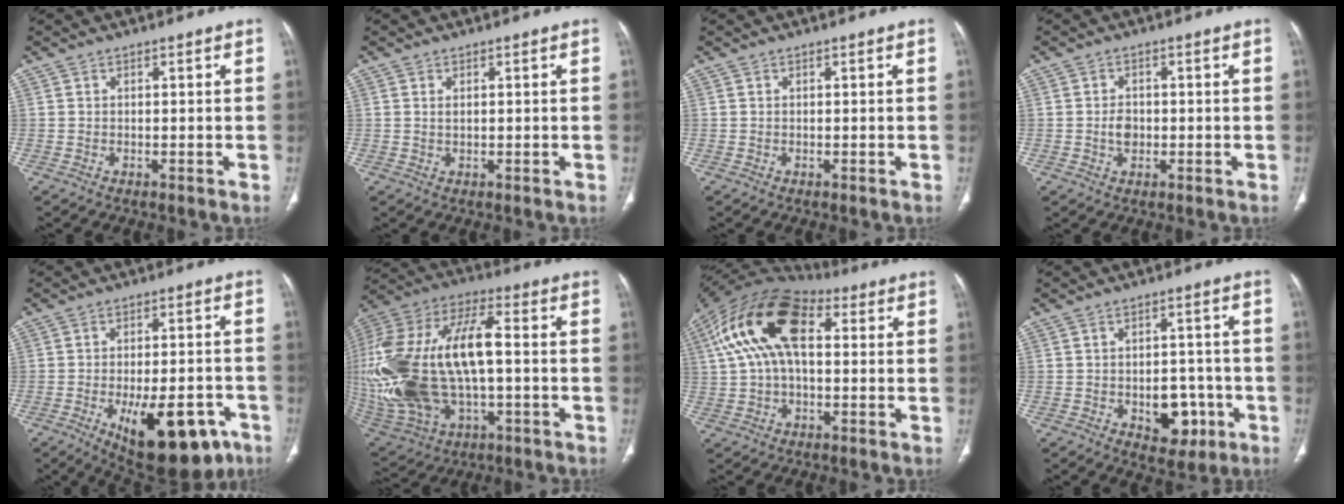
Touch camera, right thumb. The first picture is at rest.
{"total": 1.1, "force": [0.4, 0.5, 0.9], "torque": [-0.020, -0.001, 0.011]}
{"total": 0.0}
{"total": 2.8, "force": [-0.4, 2.1, 1.8], "torque": [-0.024, 0.003, -0.008]}
{"total": 17.9, "force": [-8.3, 7.9, 13.8], "torque": [-0.155, 0.022, -0.098]}
{"total": 33.2, "force": [-1.1, 17.0, 28.5], "torque": [-0.699, 0.012, -0.002]}
{"total": 18.2, "force": [4.4, 10.1, 14.5], "torque": [-0.273, 0.037, 0.068]}
{"total": 8.7, "force": [-2.9, 5.7, 5.9], "torque": [-0.043, 0.021, -0.027]}